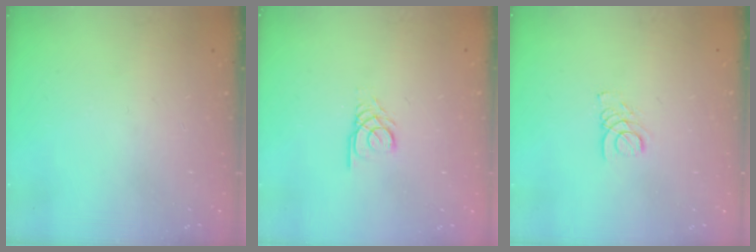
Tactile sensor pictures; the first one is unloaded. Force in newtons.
{"total": 2.7, "press": 2.7, "slide": 0.3}
{"total": 1.9, "press": 1.9, "slide": 0.2}